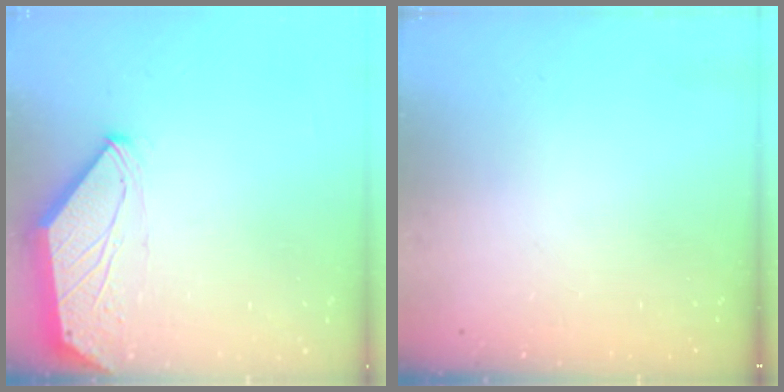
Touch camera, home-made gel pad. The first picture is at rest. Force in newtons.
{"total": 0.0}